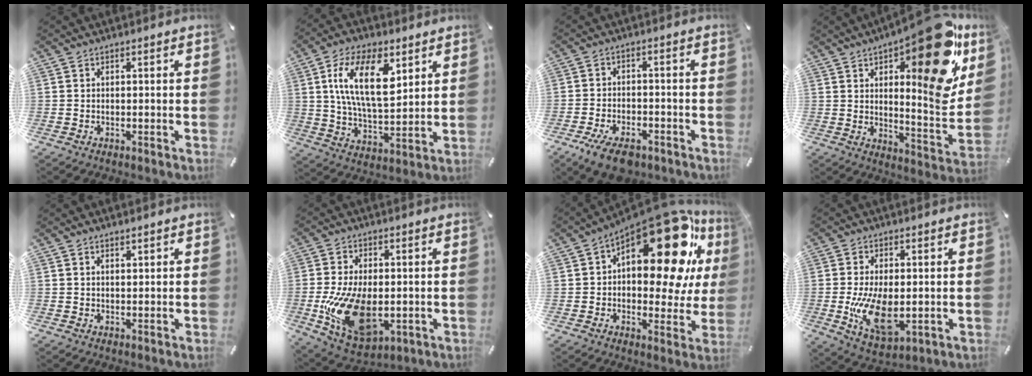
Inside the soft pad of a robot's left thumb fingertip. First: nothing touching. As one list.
[{"total": 16.5, "force": [6.5, 8.3, 12.7], "torque": [-0.241, -0.004, 0.110]}, {"total": 6.9, "force": [-4.5, 3.4, 3.9], "torque": [-0.077, 0.020, -0.081]}, {"total": 23.6, "force": [12.2, 8.0, 18.5], "torque": [-0.224, -0.100, 0.189]}, {"total": 1.1, "force": [0.8, 0.5, 0.4], "torque": [-0.008, 0.000, 0.015]}, {"total": 17.8, "force": [-2.8, 10.7, 14.0], "torque": [-0.292, -0.009, -0.037]}, {"total": 25.4, "force": [12.2, 12.0, 18.8], "torque": [-0.241, -0.098, 0.203]}, {"total": 13.2, "force": [-1.1, 7.3, 10.9], "torque": [-0.220, -0.021, -0.015]}]